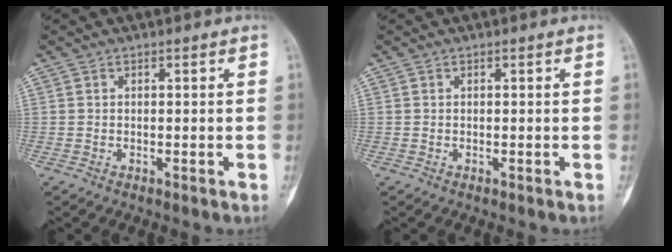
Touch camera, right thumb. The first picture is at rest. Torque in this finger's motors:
{"motor_torque": [0.11, 0.00, 0.12, 0.04, -0.03]}